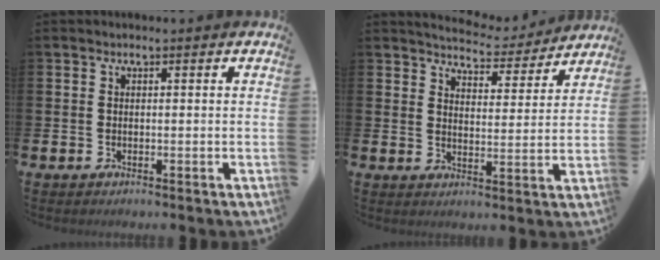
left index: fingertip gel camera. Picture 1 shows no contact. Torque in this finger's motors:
{"motor_torque": [0.92, -1.22, 0.09, 0.04]}